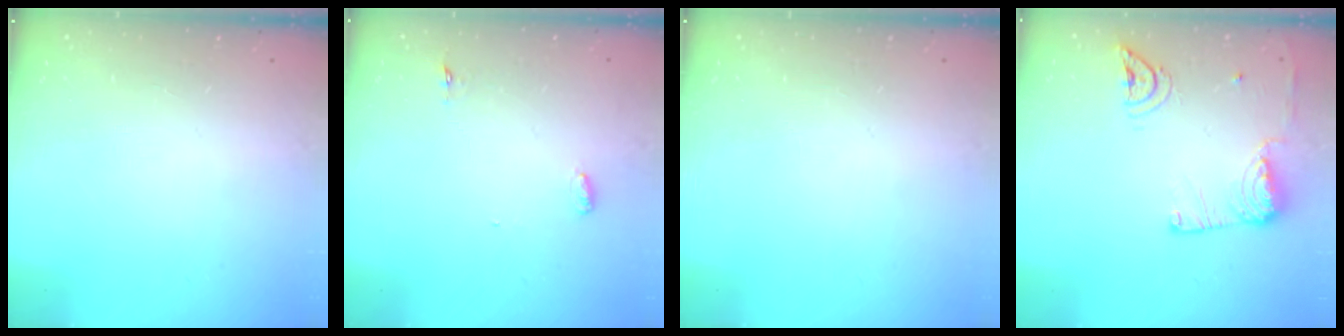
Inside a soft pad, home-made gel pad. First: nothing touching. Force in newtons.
{"total": 3.0, "press": 2.8, "slide": 0.9}
{"total": 0.0}
{"total": 12.8, "press": 12.7, "slide": 1.6}